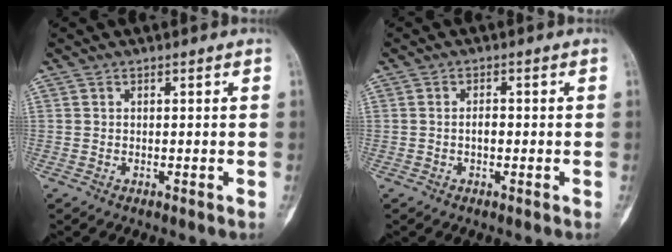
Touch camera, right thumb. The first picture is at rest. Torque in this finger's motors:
{"motor_torque": [0.67, 0.40, -0.08, -0.16, 0.11]}